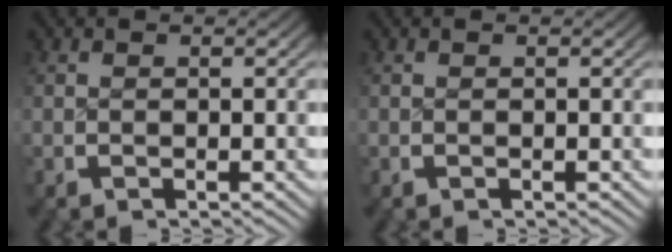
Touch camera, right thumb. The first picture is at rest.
{"total": 0.0}